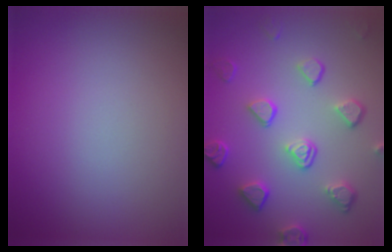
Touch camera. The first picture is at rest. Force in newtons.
{"total": 4.0, "press": 3.6, "slide": 1.8}